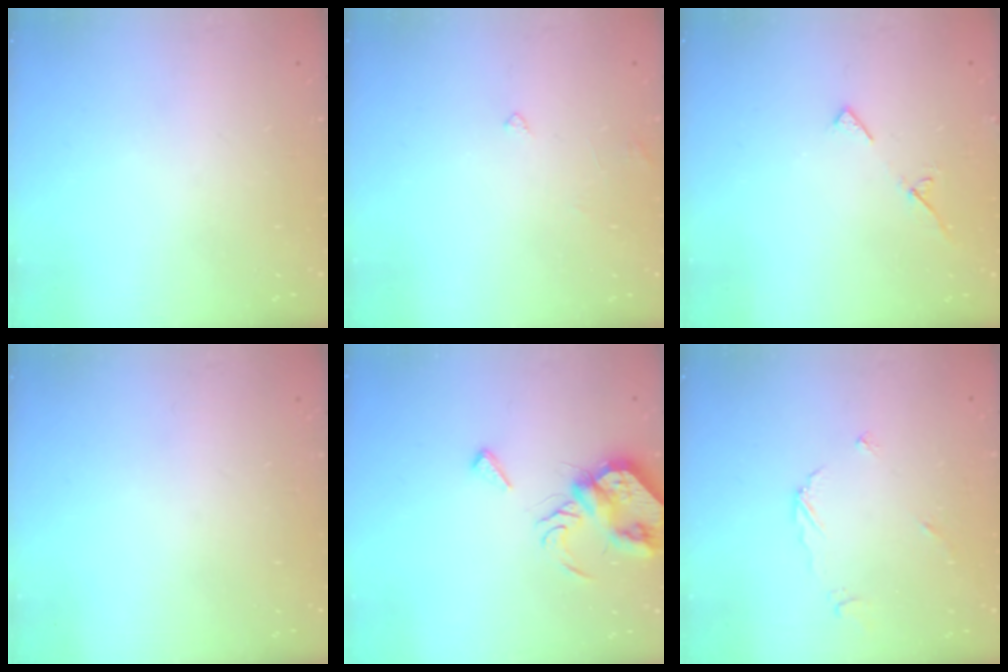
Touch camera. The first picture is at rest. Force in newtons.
{"total": 3.0, "press": 3.0, "slide": 0.2}
{"total": 4.8, "press": 4.8, "slide": 0.5}
{"total": 0.0}
{"total": 8.4, "press": 8.3, "slide": 0.6}
{"total": 3.4, "press": 3.4, "slide": 0.4}